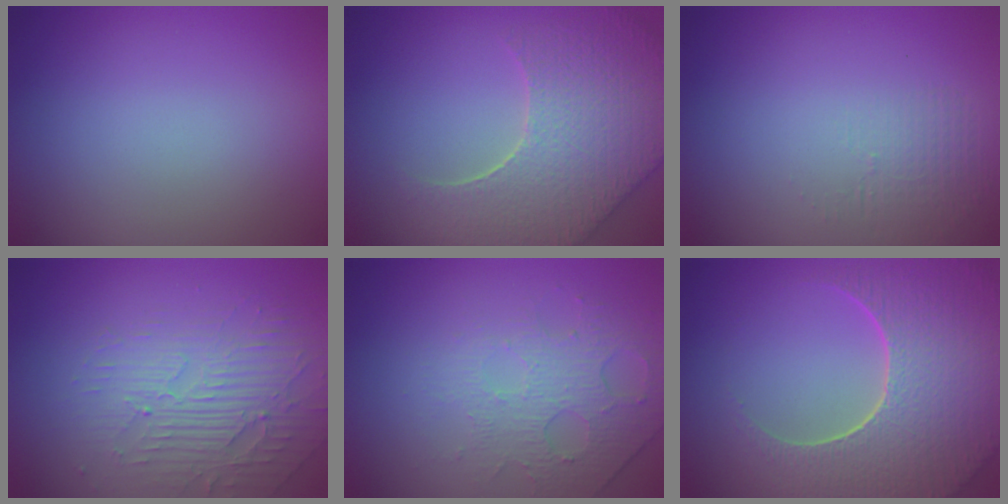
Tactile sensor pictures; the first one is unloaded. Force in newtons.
{"total": 9.0, "press": 6.4, "slide": 6.3}
{"total": 1.2, "press": 0.1, "slide": 1.2}
{"total": 3.8, "press": 3.4, "slide": 1.8}
{"total": 4.6, "press": 3.0, "slide": 3.5}
{"total": 9.4, "press": 6.7, "slide": 6.6}